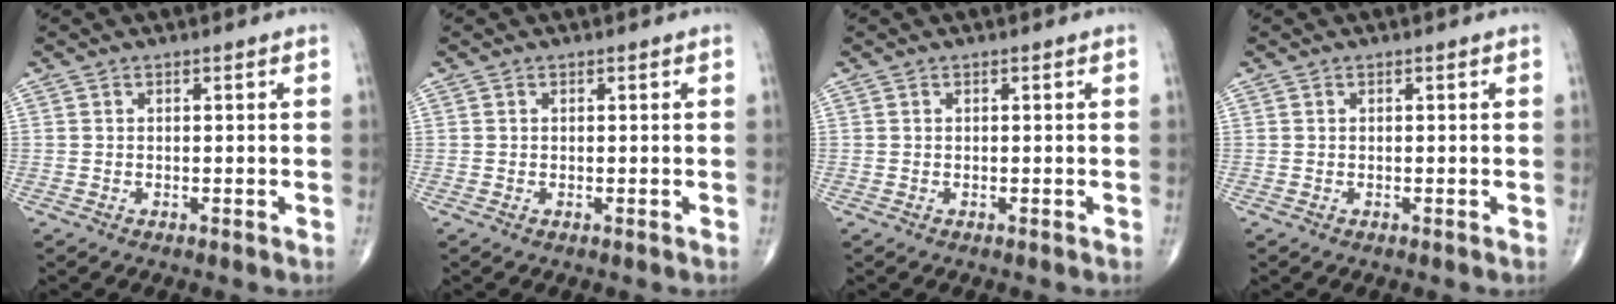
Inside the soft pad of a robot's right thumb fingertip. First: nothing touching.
{"total": 0.0}
{"total": 0.0}
{"total": 0.0}